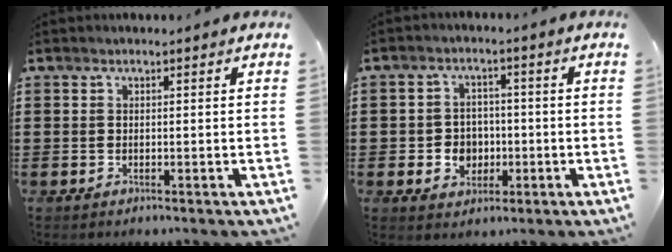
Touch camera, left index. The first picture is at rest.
{"total": 4.5, "force": [-0.9, 4.1, 1.8], "torque": [-0.038, 0.006, -0.020]}